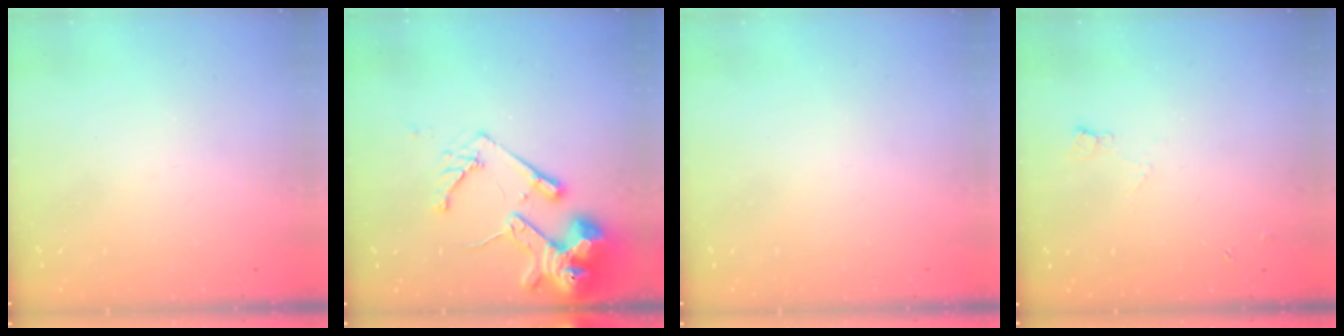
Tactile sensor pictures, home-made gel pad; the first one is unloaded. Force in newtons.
{"total": 15.5, "press": 15.4, "slide": 2.1}
{"total": 0.0}
{"total": 3.9, "press": 3.9, "slide": 0.7}